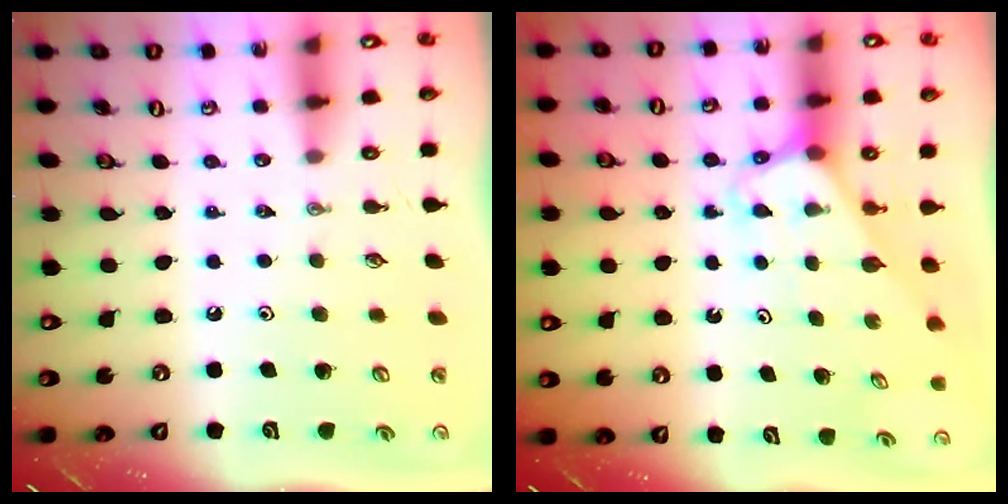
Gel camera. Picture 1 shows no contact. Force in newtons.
{"total": 3.1, "press": 3.1, "slide": 0.2}